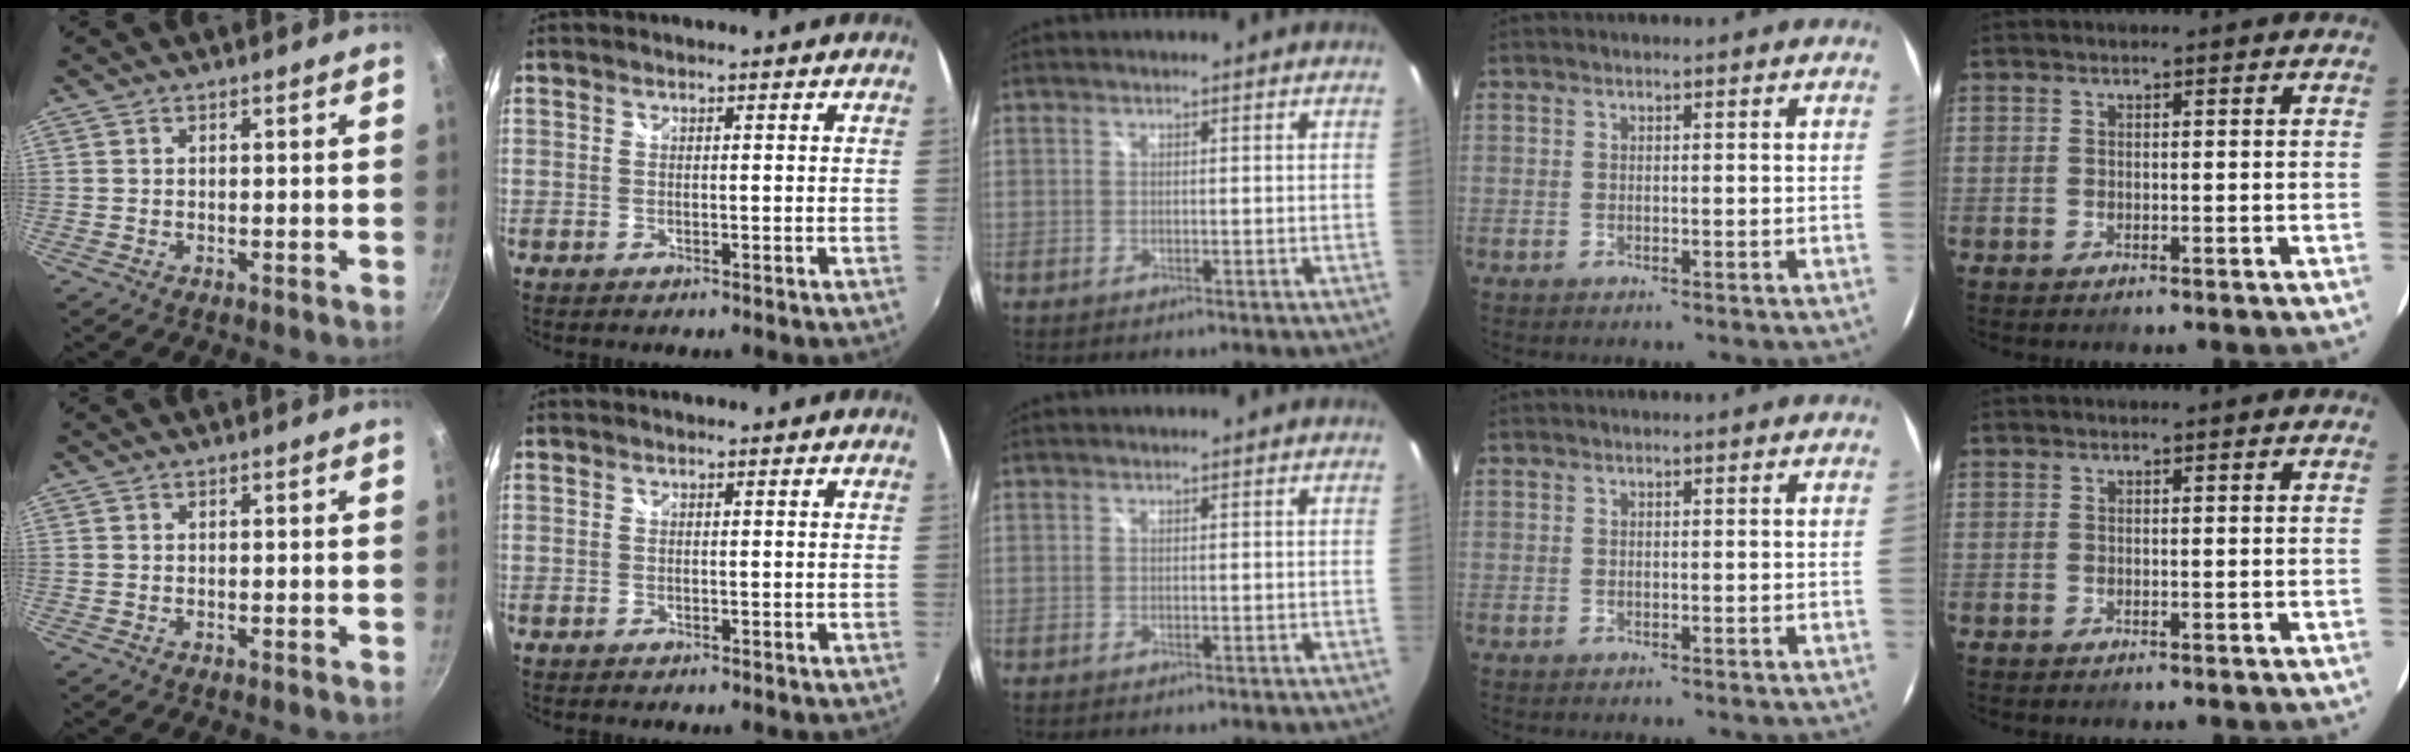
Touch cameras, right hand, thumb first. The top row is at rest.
{}